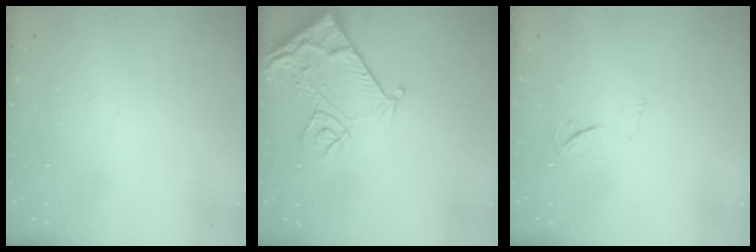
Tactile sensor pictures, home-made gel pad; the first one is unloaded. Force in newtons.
{"total": 12.6, "press": 12.5, "slide": 1.5}
{"total": 3.3, "press": 3.2, "slide": 0.5}